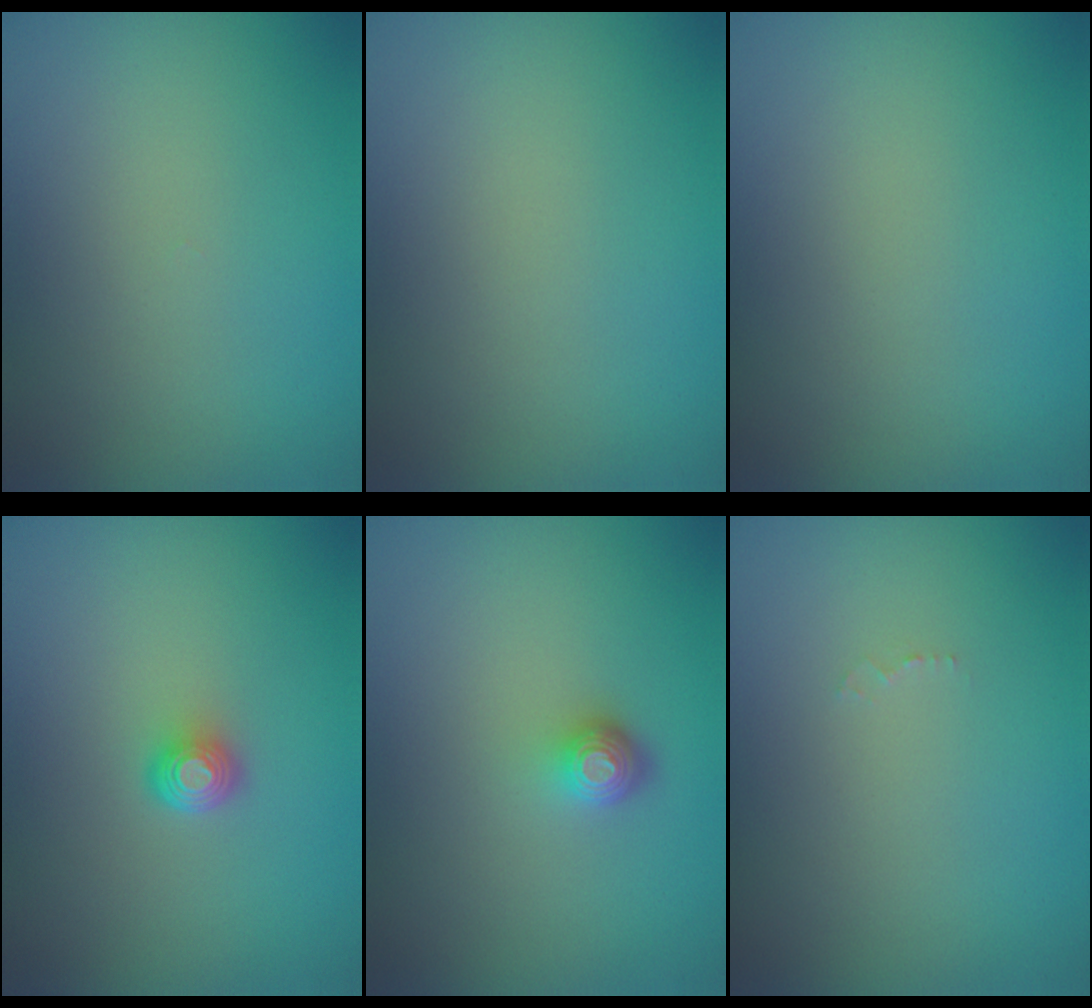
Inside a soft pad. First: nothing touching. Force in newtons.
{"total": 0.0}
{"total": 0.0}
{"total": 1.6, "press": 1.2, "slide": 1.1}
{"total": 1.8, "press": 1.3, "slide": 1.2}
{"total": 0.5, "press": 0.5, "slide": 0.1}